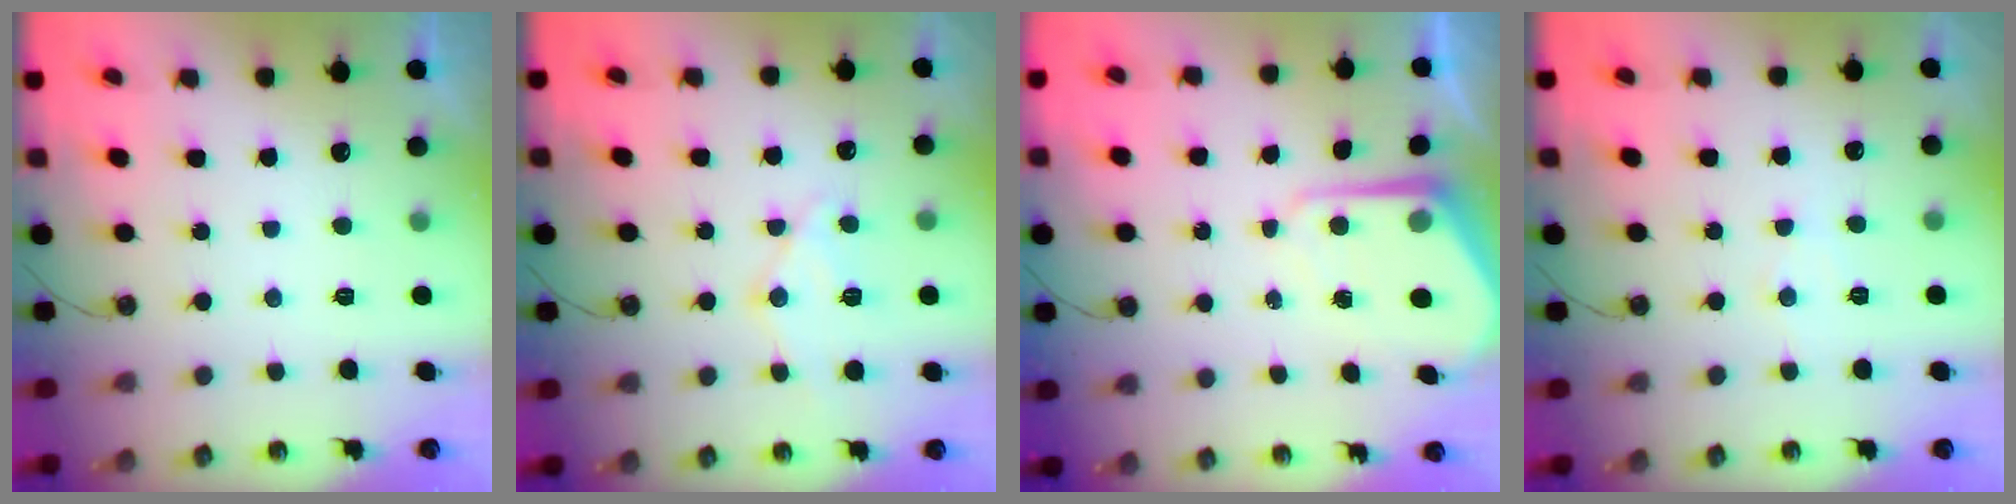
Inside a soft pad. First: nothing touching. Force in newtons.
{"total": 12.8, "press": 12.7, "slide": 1.4}
{"total": 6.8, "press": 6.8, "slide": 0.5}
{"total": 5.6, "press": 5.5, "slide": 0.8}